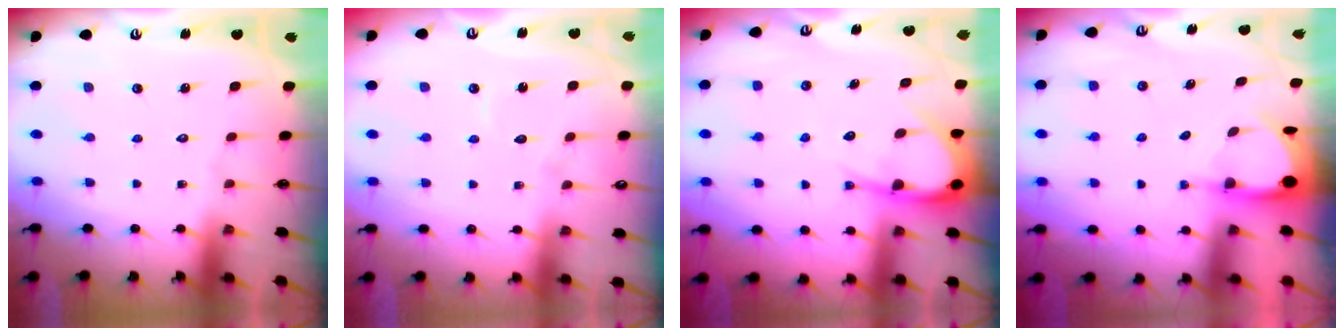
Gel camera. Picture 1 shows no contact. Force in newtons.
{"total": 3.9, "press": 3.9, "slide": 0.2}
{"total": 8.2, "press": 8.2, "slide": 0.8}
{"total": 3.4, "press": 3.4, "slide": 0.3}